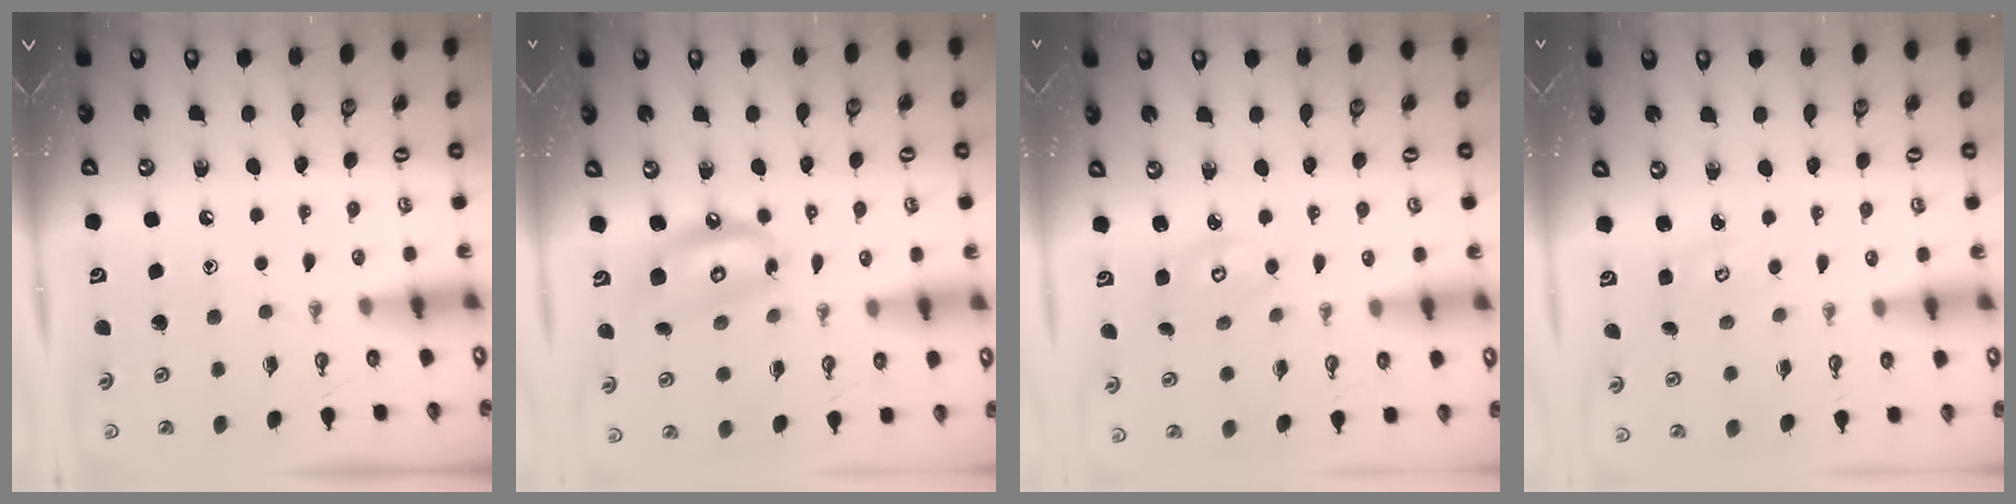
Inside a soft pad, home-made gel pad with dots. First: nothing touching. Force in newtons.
{"total": 11.7, "press": 11.6, "slide": 1.3}
{"total": 3.5, "press": 3.5, "slide": 0.4}
{"total": 1.7, "press": 1.7, "slide": 0.2}